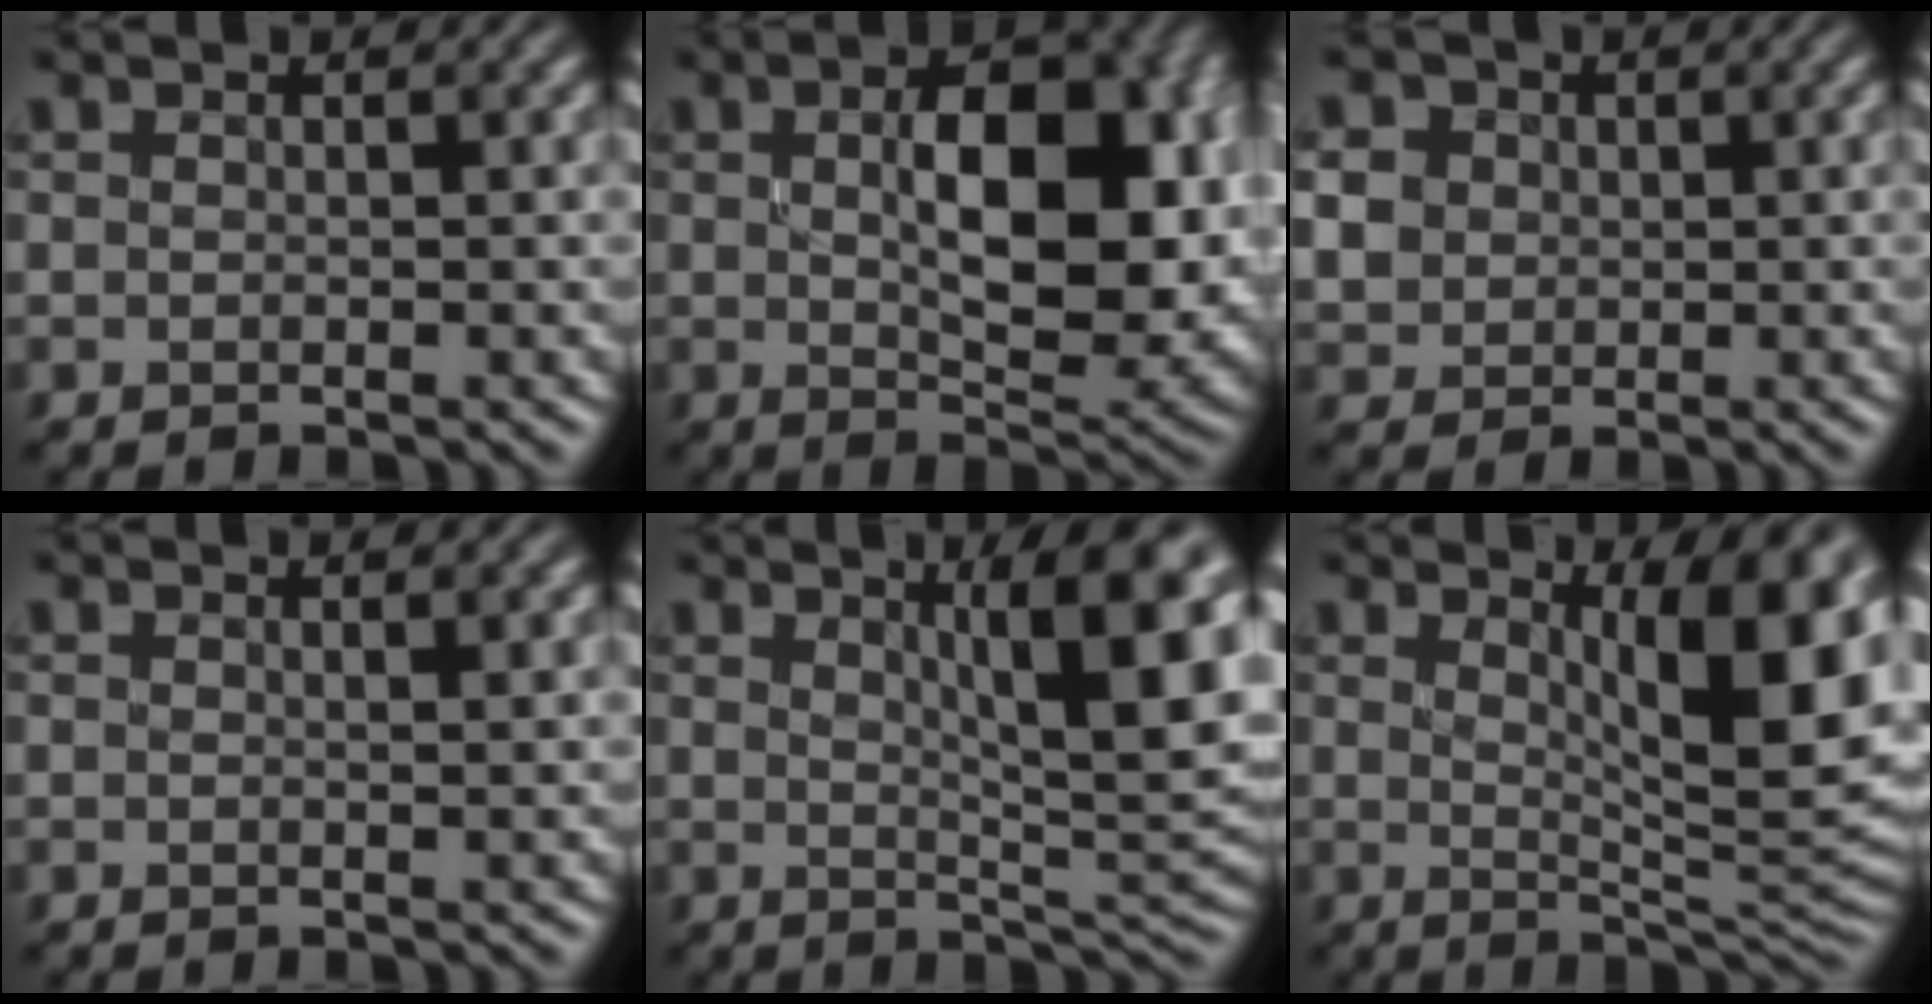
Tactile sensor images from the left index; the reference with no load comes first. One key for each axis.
{"total": 9.8, "fx": 0.7, "fy": 4.5, "fz": 8.6, "tx": -0.131, "ty": -0.001, "tz": 0.024}
{"total": 3.7, "fx": 0.8, "fy": 3.3, "fz": 1.4, "tx": -0.073, "ty": 0.016, "tz": 0.028}
{"total": 1.0, "fx": 0.6, "fy": 0.3, "fz": 0.8, "tx": -0.007, "ty": 0.004, "tz": 0.000}
{"total": 10.0, "fx": 3.2, "fy": 2.4, "fz": 9.1, "tx": -0.112, "ty": 0.006, "tz": 0.053}
{"total": 10.9, "fx": 3.2, "fy": 3.2, "fz": 9.9, "tx": -0.104, "ty": 0.000, "tz": 0.051}